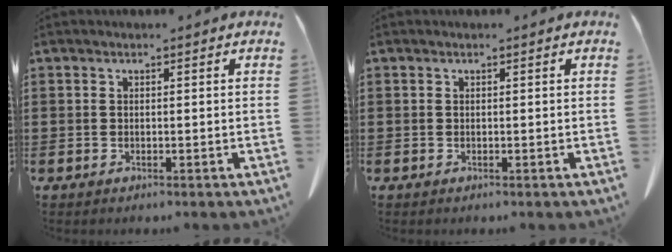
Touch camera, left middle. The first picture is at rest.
{"total": 0.0}